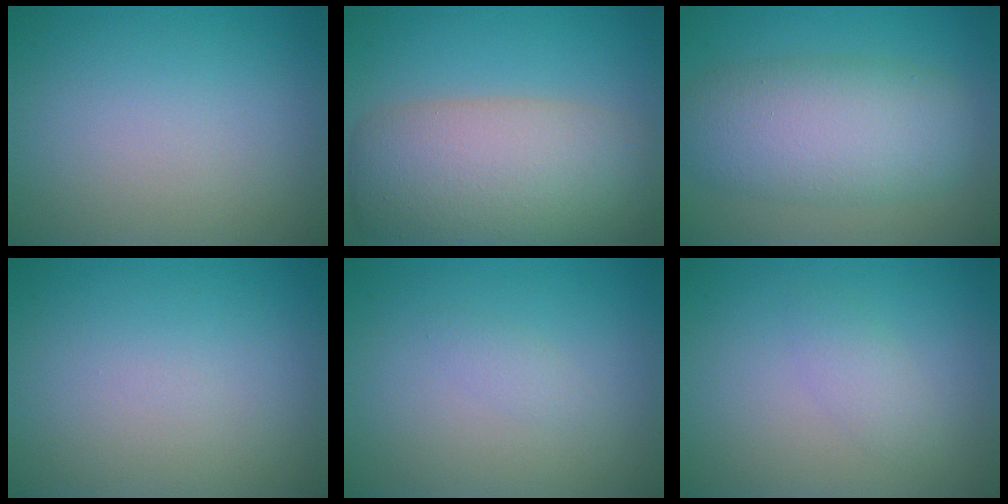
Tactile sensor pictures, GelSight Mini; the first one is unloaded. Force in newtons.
{"total": 9.7, "press": 9.7, "slide": 0.6}
{"total": 7.8, "press": 7.8, "slide": 0.4}
{"total": 0.0}
{"total": 0.8, "press": 0.8, "slide": 0.1}
{"total": 1.5, "press": 1.5, "slide": 0.0}